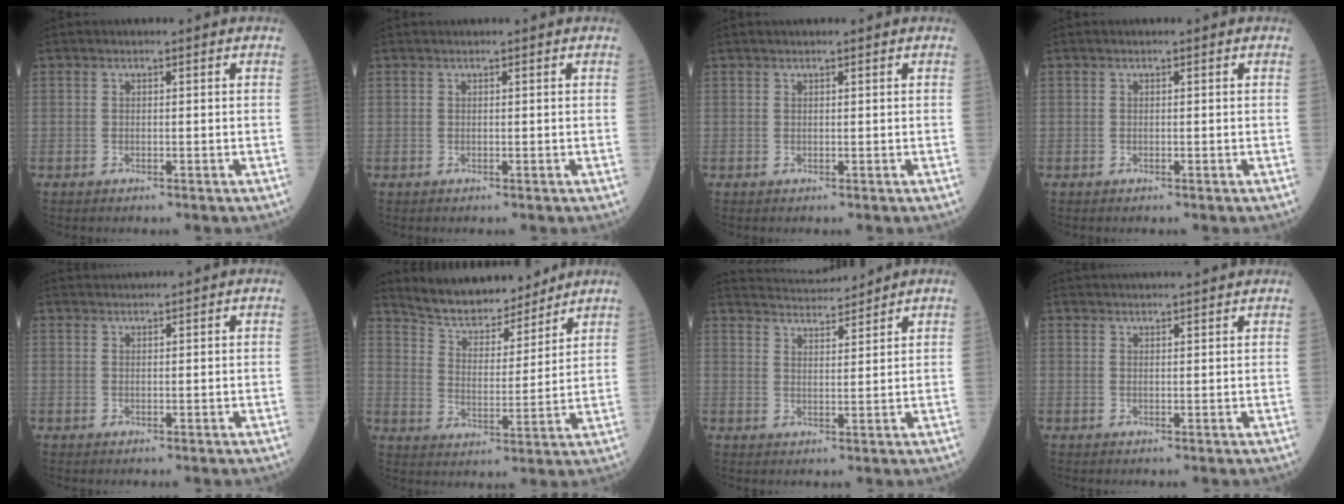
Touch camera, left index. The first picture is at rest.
{"total": 1.3, "force": [1.2, -0.1, 0.4], "torque": [-0.005, 0.018, 0.024]}
{"total": 1.5, "force": [1.3, 0.1, 0.6], "torque": [-0.005, 0.024, 0.022]}
{"total": 0.0}
{"total": 2.2, "force": [2.1, -0.6, 0.1], "torque": [-0.003, 0.018, 0.048]}
{"total": 12.0, "force": [11.2, 3.1, 3.3], "torque": [-0.055, 0.005, 0.191]}
{"total": 8.6, "force": [8.5, -0.1, 1.4], "torque": [-0.030, 0.018, 0.137]}
{"total": 9.4, "force": [8.9, 0.1, 2.9], "torque": [-0.041, 0.030, 0.115]}